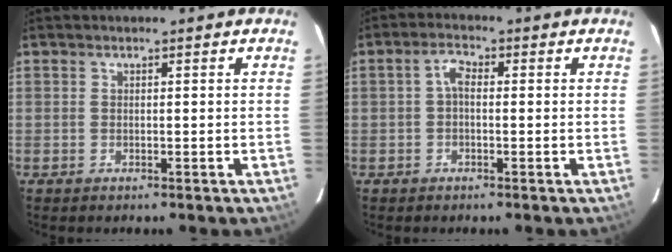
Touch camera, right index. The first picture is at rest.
{"total": 2.4, "force": [-0.2, 1.4, 2.0], "torque": [-0.042, 0.010, -0.003]}